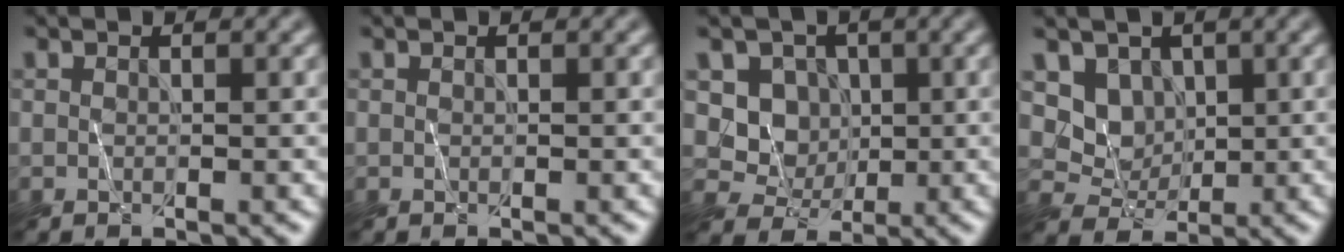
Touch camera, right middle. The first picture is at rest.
{"total": 0.0}
{"total": 2.8, "force": [0.7, 2.7, 0.5], "torque": [-0.003, -0.005, 0.003]}
{"total": 2.5, "force": [1.4, 2.1, 0.3], "torque": [-0.004, -0.008, 0.018]}